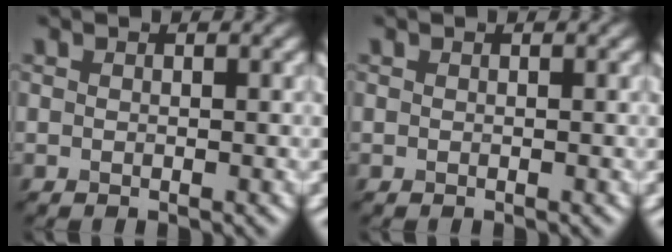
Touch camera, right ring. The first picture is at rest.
{"total": 0.0}